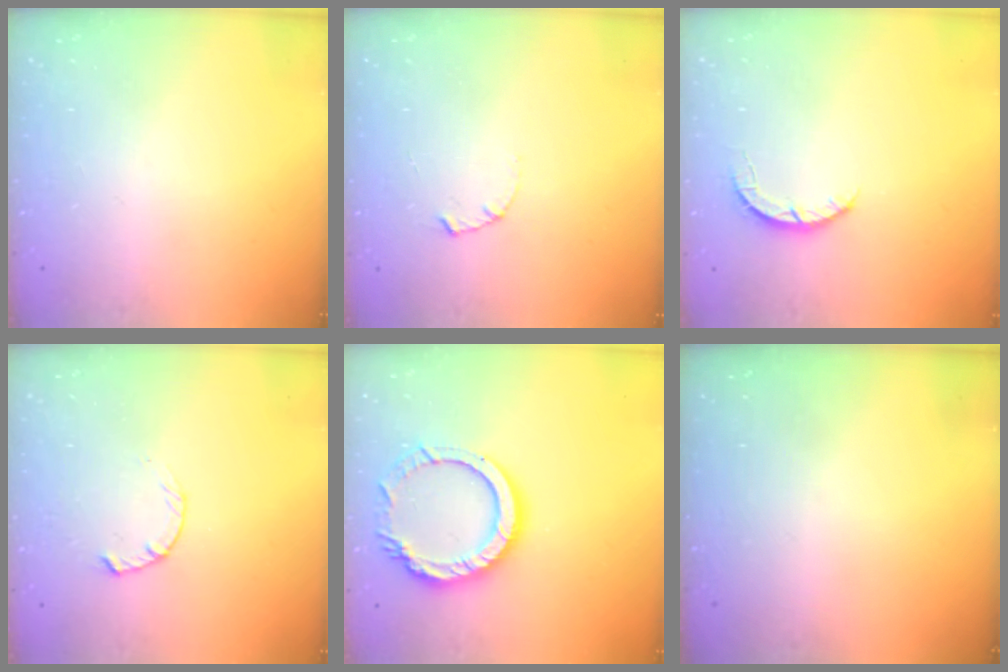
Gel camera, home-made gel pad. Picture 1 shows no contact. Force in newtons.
{"total": 1.7, "press": 1.6, "slide": 0.3}
{"total": 2.7, "press": 2.7, "slide": 0.4}
{"total": 1.8, "press": 1.8, "slide": 0.3}
{"total": 13.2, "press": 13.1, "slide": 1.1}
{"total": 0.0}